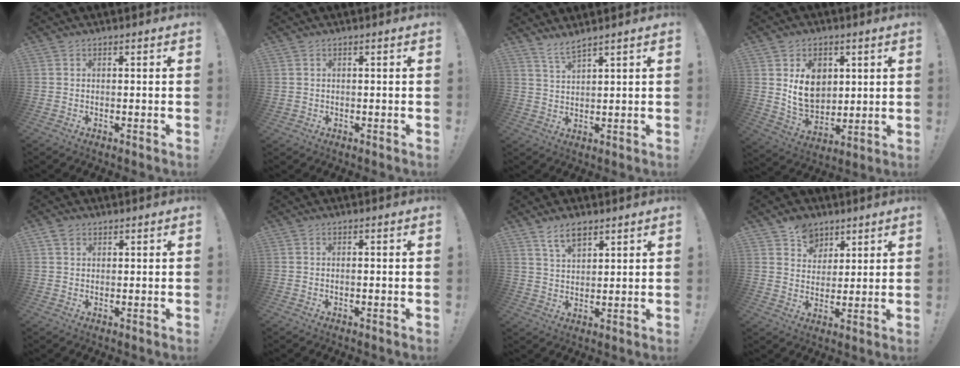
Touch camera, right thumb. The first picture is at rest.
{"total": 0.9, "force": [0.2, 0.9, 0.1], "torque": [-0.010, 0.006, 0.004]}
{"total": 4.1, "force": [3.5, 0.2, 2.0], "torque": [-0.047, -0.017, 0.062]}
{"total": 12.6, "force": [4.1, 9.7, 6.9], "torque": [-0.107, -0.017, 0.080]}
{"total": 2.5, "force": [1.6, 1.7, 0.9], "torque": [-0.012, -0.002, 0.029]}
{"total": 0.6, "force": [-0.4, -0.2, 0.4], "torque": [-0.014, 0.001, -0.006]}
{"total": 6.9, "force": [4.7, 3.3, 3.8], "torque": [-0.072, -0.014, 0.087]}
{"total": 8.3, "force": [5.1, 6.4, 1.1], "torque": [-0.004, -0.041, 0.099]}